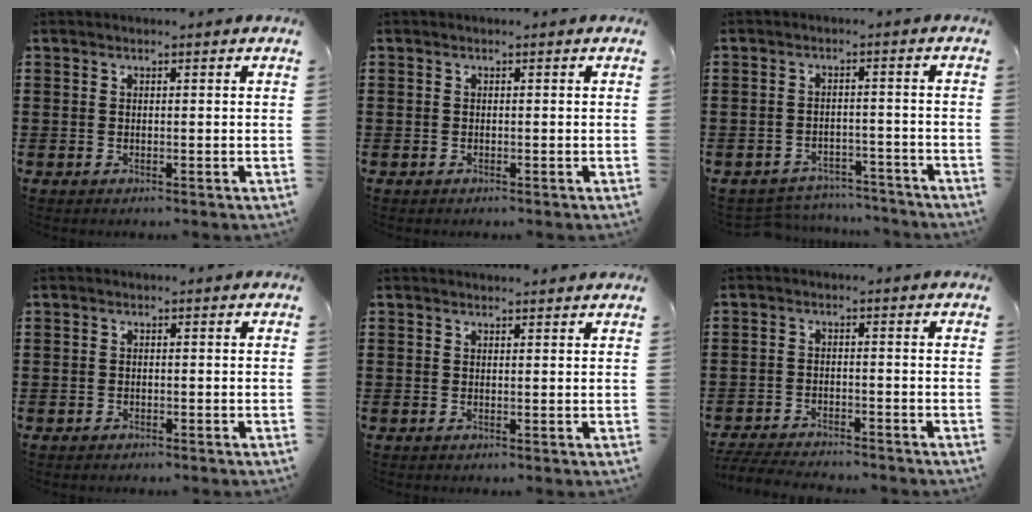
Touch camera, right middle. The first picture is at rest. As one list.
[{"total": 0.0}, {"total": 3.9, "force": [-3.9, 0.5, 0.0], "torque": [-0.006, 0.002, -0.082]}, {"total": 0.8, "force": [-0.7, 0.4, 0.1], "torque": [-0.003, 0.000, -0.015]}, {"total": 0.8, "force": [0.8, 0.0, 0.2], "torque": [0.003, -0.004, 0.014]}, {"total": 4.0, "force": [-4.0, 0.3, 0.7], "torque": [-0.027, -0.006, -0.086]}]